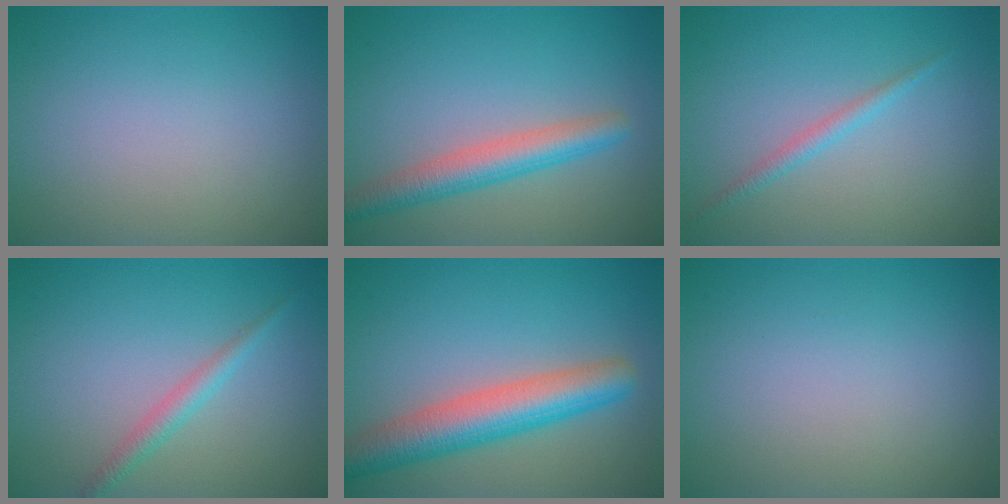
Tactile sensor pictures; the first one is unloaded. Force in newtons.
{"total": 3.9, "press": 3.9, "slide": 0.1}
{"total": 1.3, "press": 1.3, "slide": 0.0}
{"total": 1.8, "press": 1.8, "slide": 0.0}
{"total": 6.6, "press": 6.6, "slide": 0.2}
{"total": 0.0}